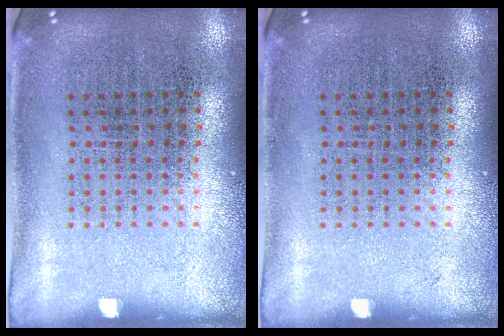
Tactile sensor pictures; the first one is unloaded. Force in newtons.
{"total": 0.0}